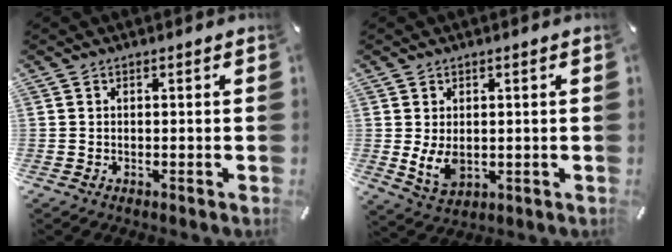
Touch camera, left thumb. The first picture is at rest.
{"total": 5.9, "force": [0.2, 4.0, 4.3], "torque": [-0.096, -0.007, 0.003]}